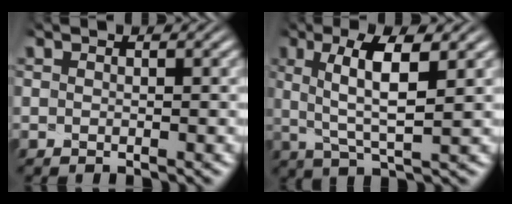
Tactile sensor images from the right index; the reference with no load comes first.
{"total": 5.5, "force": [0.4, 2.4, 4.9], "torque": [-0.099, -0.008, 0.013]}